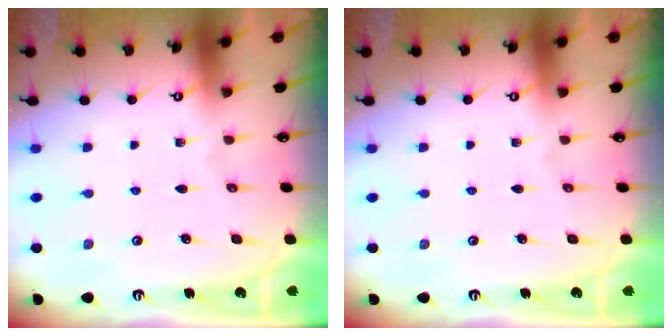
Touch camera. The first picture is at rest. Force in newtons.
{"total": 0.0}